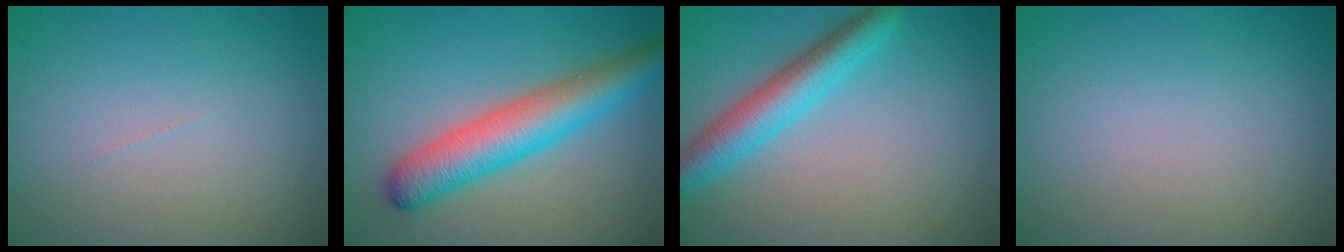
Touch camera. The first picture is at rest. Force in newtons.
{"total": 6.4, "press": 6.4, "slide": 0.2}
{"total": 4.5, "press": 4.5, "slide": 0.2}
{"total": 0.0}